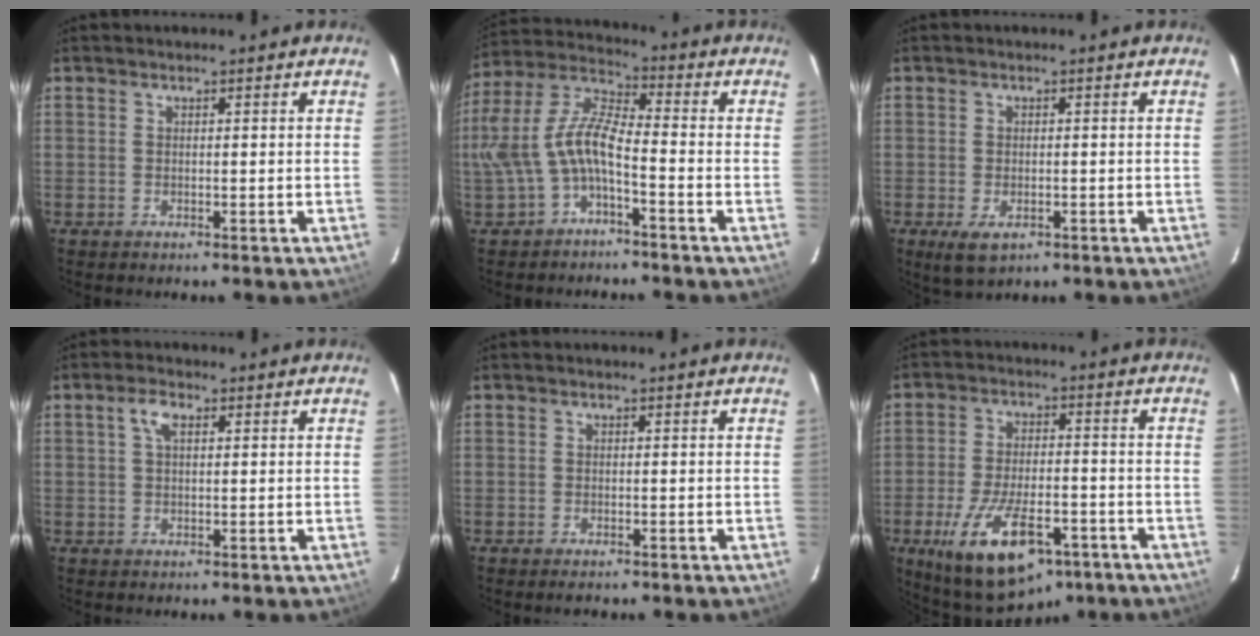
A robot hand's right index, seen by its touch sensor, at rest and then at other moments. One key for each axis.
{"total": 10.8, "fx": -3.6, "fy": 3.7, "fz": 9.5, "tx": -0.216, "ty": 0.014, "tz": -0.068}
{"total": 4.8, "fx": -2.3, "fy": 2.6, "fz": 3.4, "tx": -0.071, "ty": -0.016, "tz": -0.033}
{"total": 3.1, "fx": 1.1, "fy": 1.4, "fz": 2.5, "tx": -0.048, "ty": 0.010, "tz": 0.021}
{"total": 1.5, "fx": -1.2, "fy": 0.5, "fz": 0.8, "tx": -0.017, "ty": -0.003, "tz": -0.021}
{"total": 17.0, "fx": -9.1, "fy": 7.5, "fz": 12.3, "tx": -0.234, "ty": -0.023, "tz": -0.136}